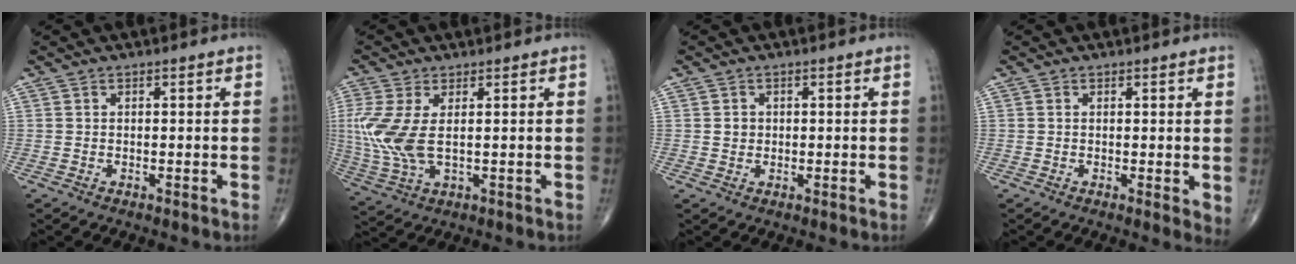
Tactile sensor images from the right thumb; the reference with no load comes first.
{"total": 10.0, "force": [1.0, 4.8, 8.7], "torque": [-0.229, -0.006, 0.030]}
{"total": 1.6, "force": [0.2, 1.4, 0.6], "torque": [-0.004, 0.002, 0.004]}
{"total": 2.7, "force": [0.4, 0.9, 2.5], "torque": [-0.037, -0.010, 0.005]}